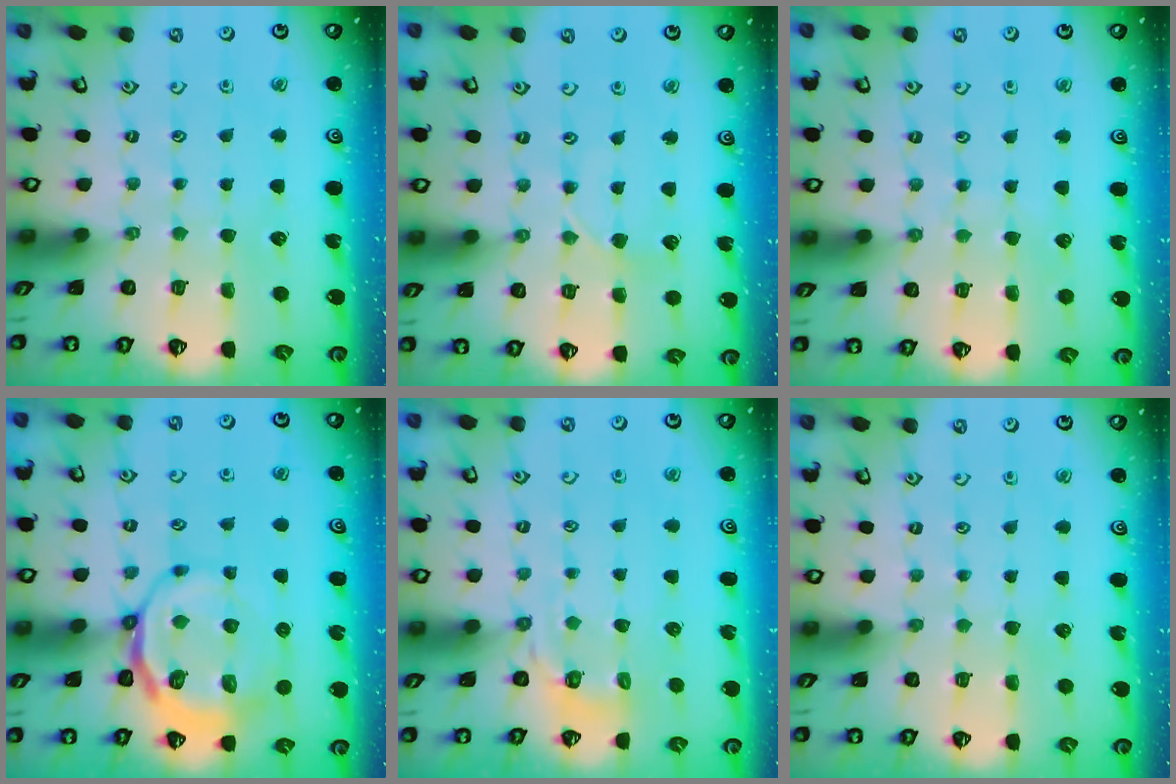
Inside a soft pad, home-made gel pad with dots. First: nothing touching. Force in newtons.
{"total": 2.2, "press": 2.2, "slide": 0.3}
{"total": 2.6, "press": 2.6, "slide": 0.3}
{"total": 9.7, "press": 9.5, "slide": 2.3}
{"total": 3.8, "press": 3.2, "slide": 2.1}
{"total": 0.9, "press": 0.9, "slide": 0.1}